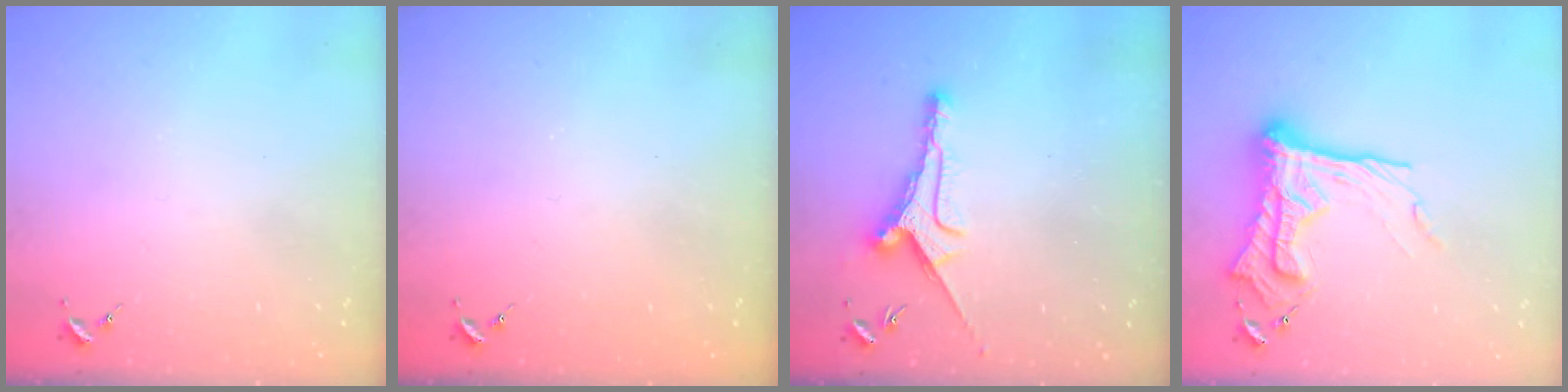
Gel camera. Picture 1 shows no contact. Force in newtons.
{"total": 0.7, "press": 0.7, "slide": 0.1}
{"total": 8.4, "press": 8.4, "slide": 0.3}
{"total": 19.7, "press": 19.6, "slide": 1.9}